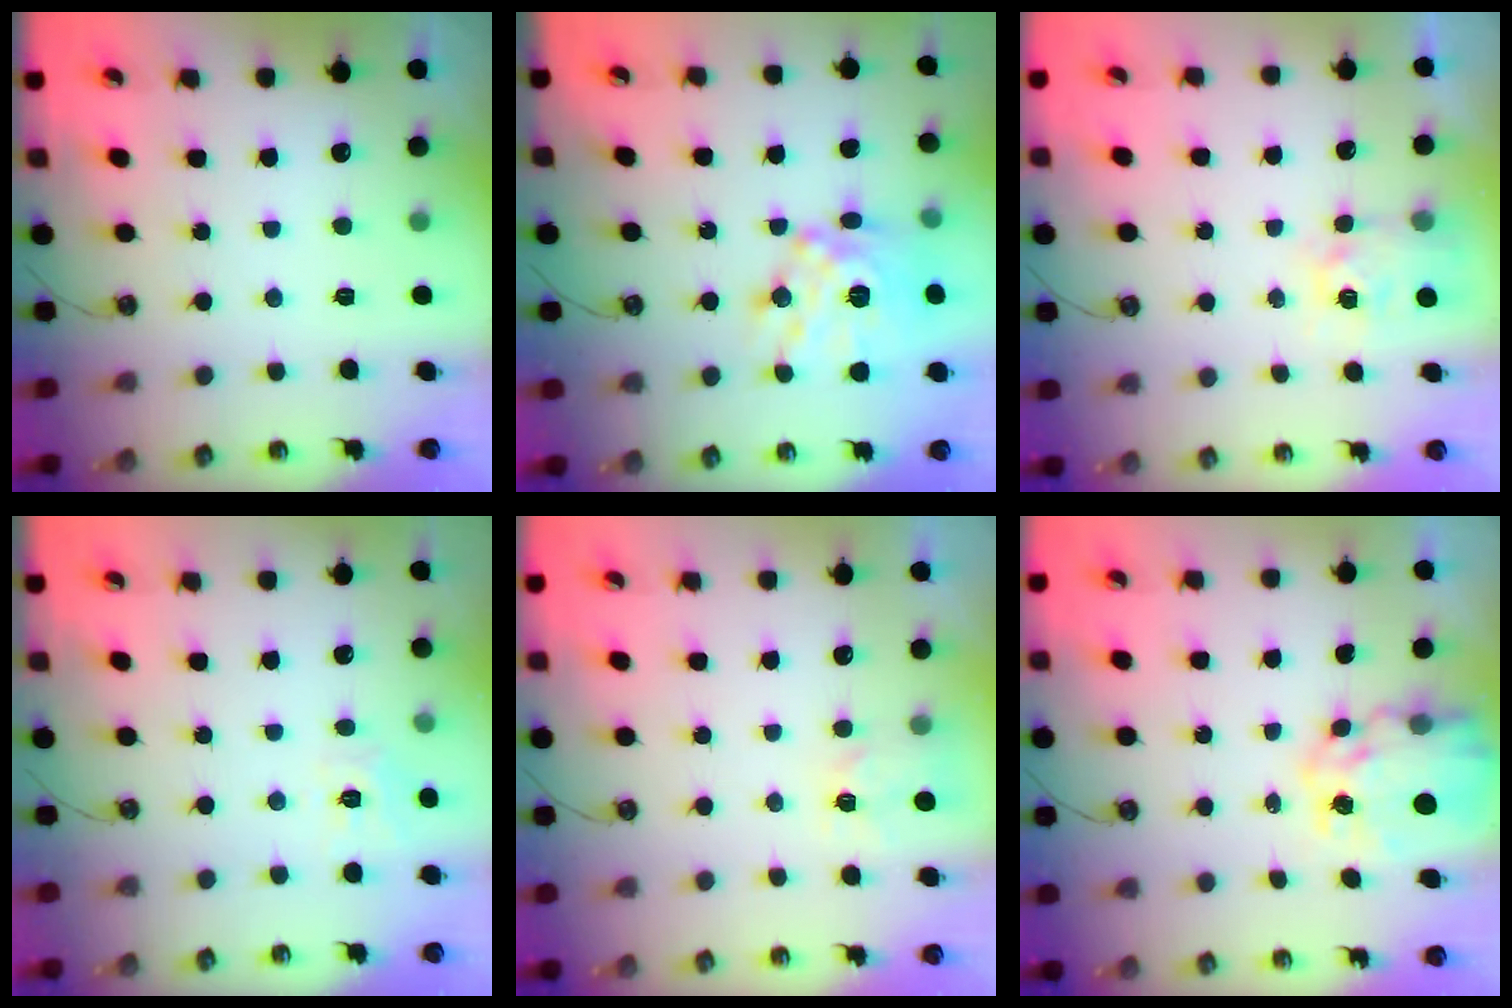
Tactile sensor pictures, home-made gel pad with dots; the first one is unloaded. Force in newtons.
{"total": 16.4, "press": 16.3, "slide": 1.8}
{"total": 5.0, "press": 5.0, "slide": 0.5}
{"total": 7.7, "press": 7.6, "slide": 0.8}
{"total": 2.9, "press": 2.8, "slide": 0.4}
{"total": 11.4, "press": 11.4, "slide": 0.9}